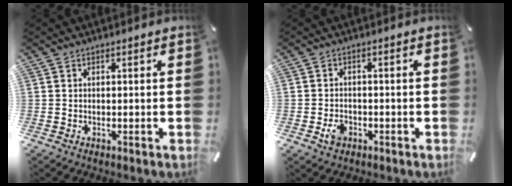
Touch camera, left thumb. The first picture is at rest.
{"total": 3.2, "force": [-1.3, 2.4, 1.6], "torque": [-0.034, 0.003, -0.023]}